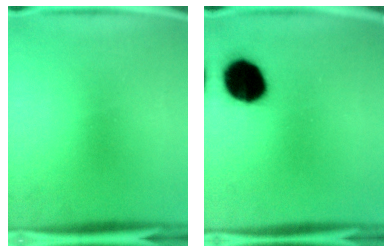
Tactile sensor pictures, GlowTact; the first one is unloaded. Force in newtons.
{"total": 14.8}